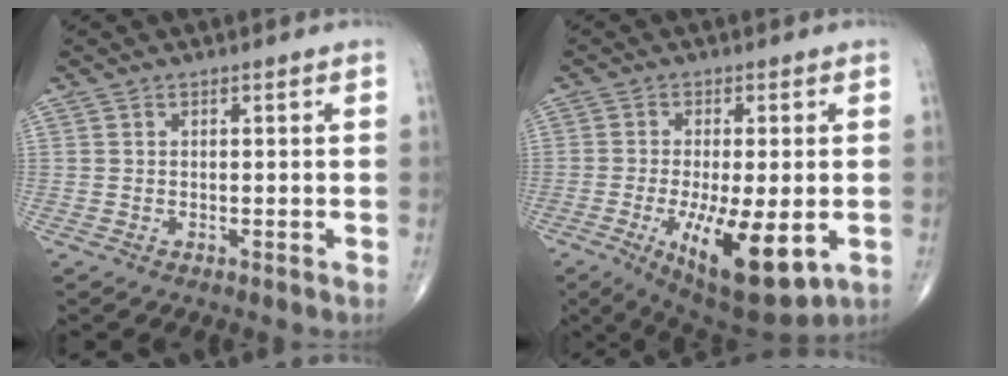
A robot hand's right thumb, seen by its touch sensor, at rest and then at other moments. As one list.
[{"total": 14.8, "force": [-4.2, 5.0, 13.2], "torque": [-0.217, -0.022, -0.052]}]